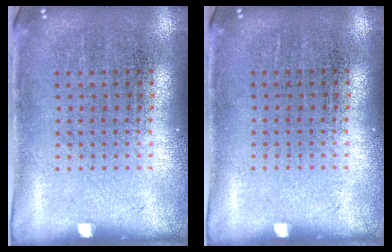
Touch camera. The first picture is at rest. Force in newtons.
{"total": 0.0}